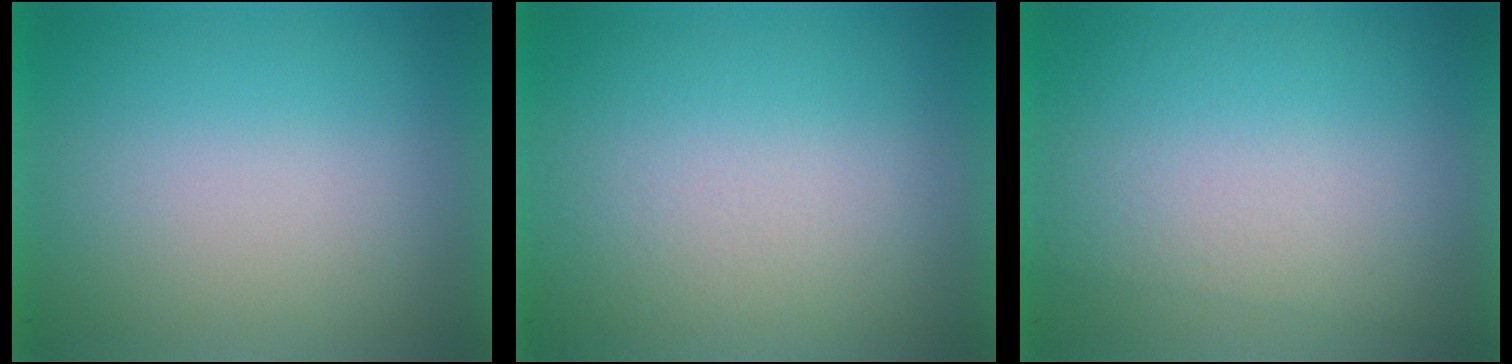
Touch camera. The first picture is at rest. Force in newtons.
{"total": 3.8}
{"total": 2.8}